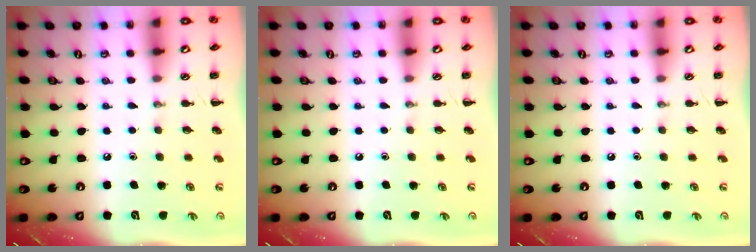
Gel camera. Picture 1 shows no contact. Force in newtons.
{"total": 0.0}
{"total": 0.0}